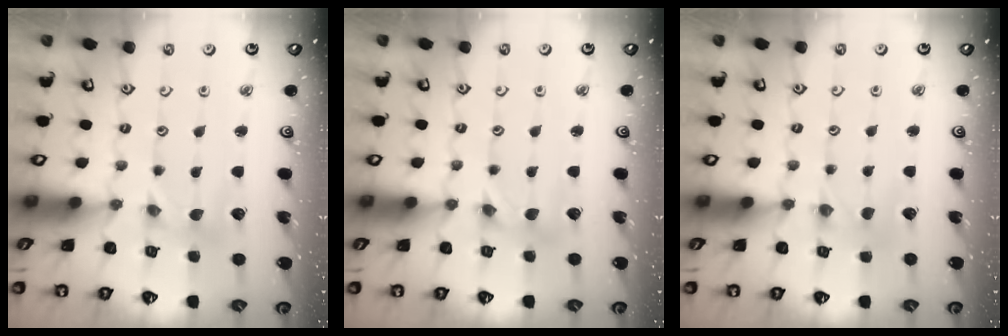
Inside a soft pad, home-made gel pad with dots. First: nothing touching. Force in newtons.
{"total": 1.4, "press": 1.4, "slide": 0.2}
{"total": 0.7, "press": 0.6, "slide": 0.1}